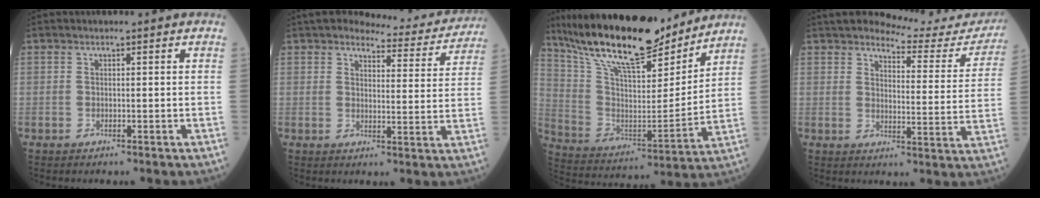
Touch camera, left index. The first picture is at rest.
{"total": 10.7, "force": [10.2, 2.3, 2.4], "torque": [-0.023, -0.012, 0.116]}
{"total": 21.5, "force": [18.0, 4.3, 10.8], "torque": [-0.199, 0.000, 0.314]}
{"total": 14.4, "force": [14.0, 2.1, 2.5], "torque": [-0.020, -0.054, 0.154]}